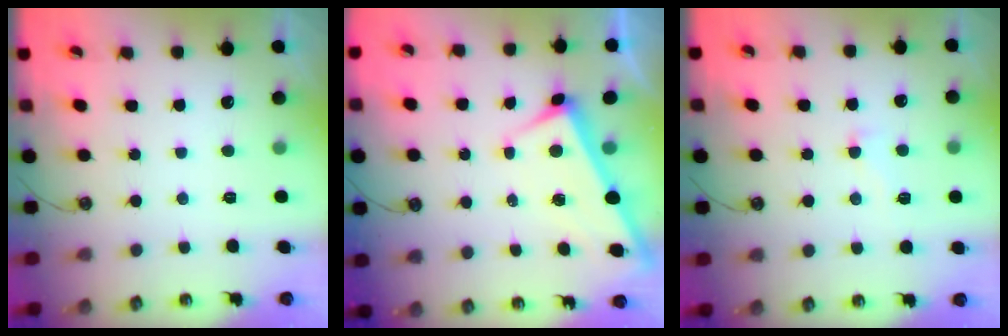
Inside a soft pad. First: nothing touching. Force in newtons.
{"total": 3.1, "press": 3.1, "slide": 0.0}
{"total": 2.3, "press": 2.2, "slide": 0.9}